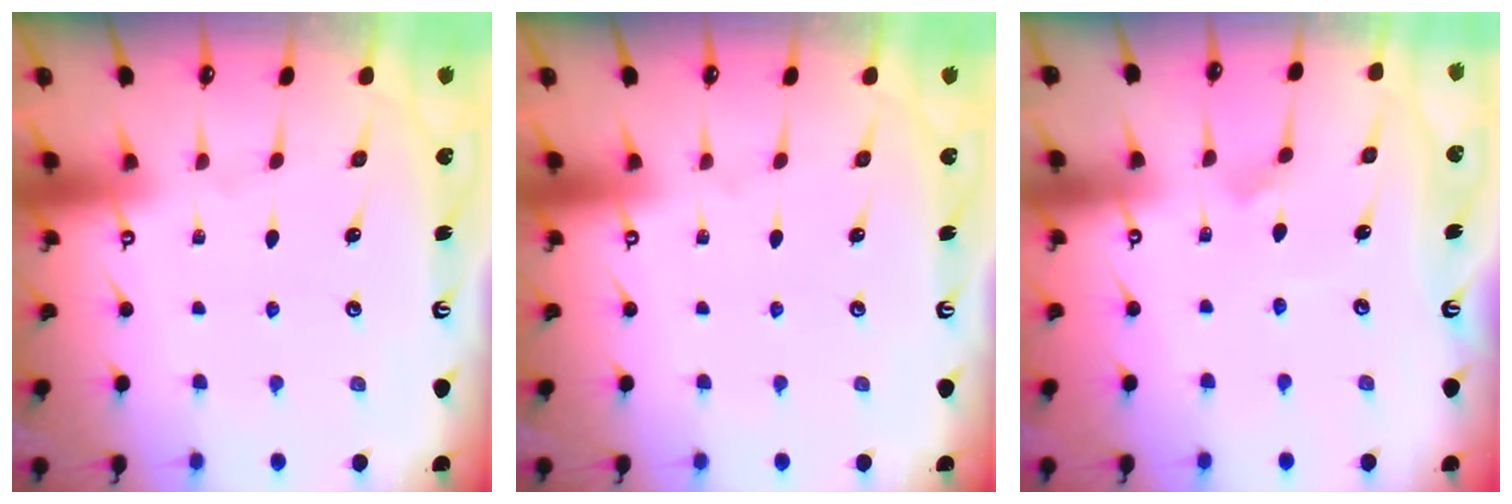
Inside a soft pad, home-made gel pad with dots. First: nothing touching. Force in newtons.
{"total": 0.0}
{"total": 3.3, "press": 3.3, "slide": 0.2}